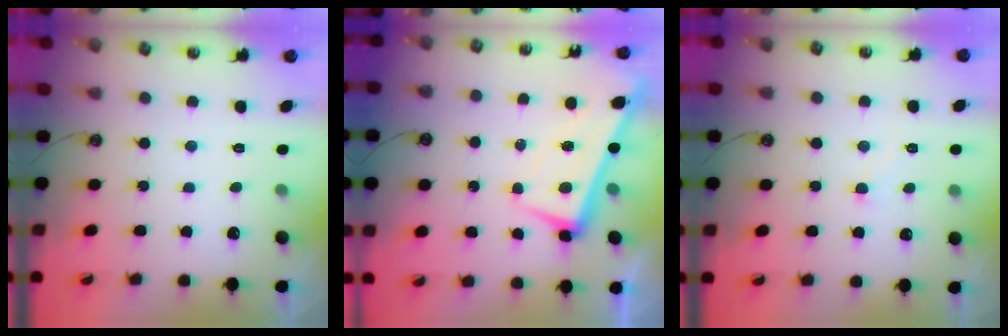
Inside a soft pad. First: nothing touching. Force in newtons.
{"total": 2.1, "press": 1.3, "slide": 1.7}
{"total": 2.0, "press": 2.0, "slide": 0.4}